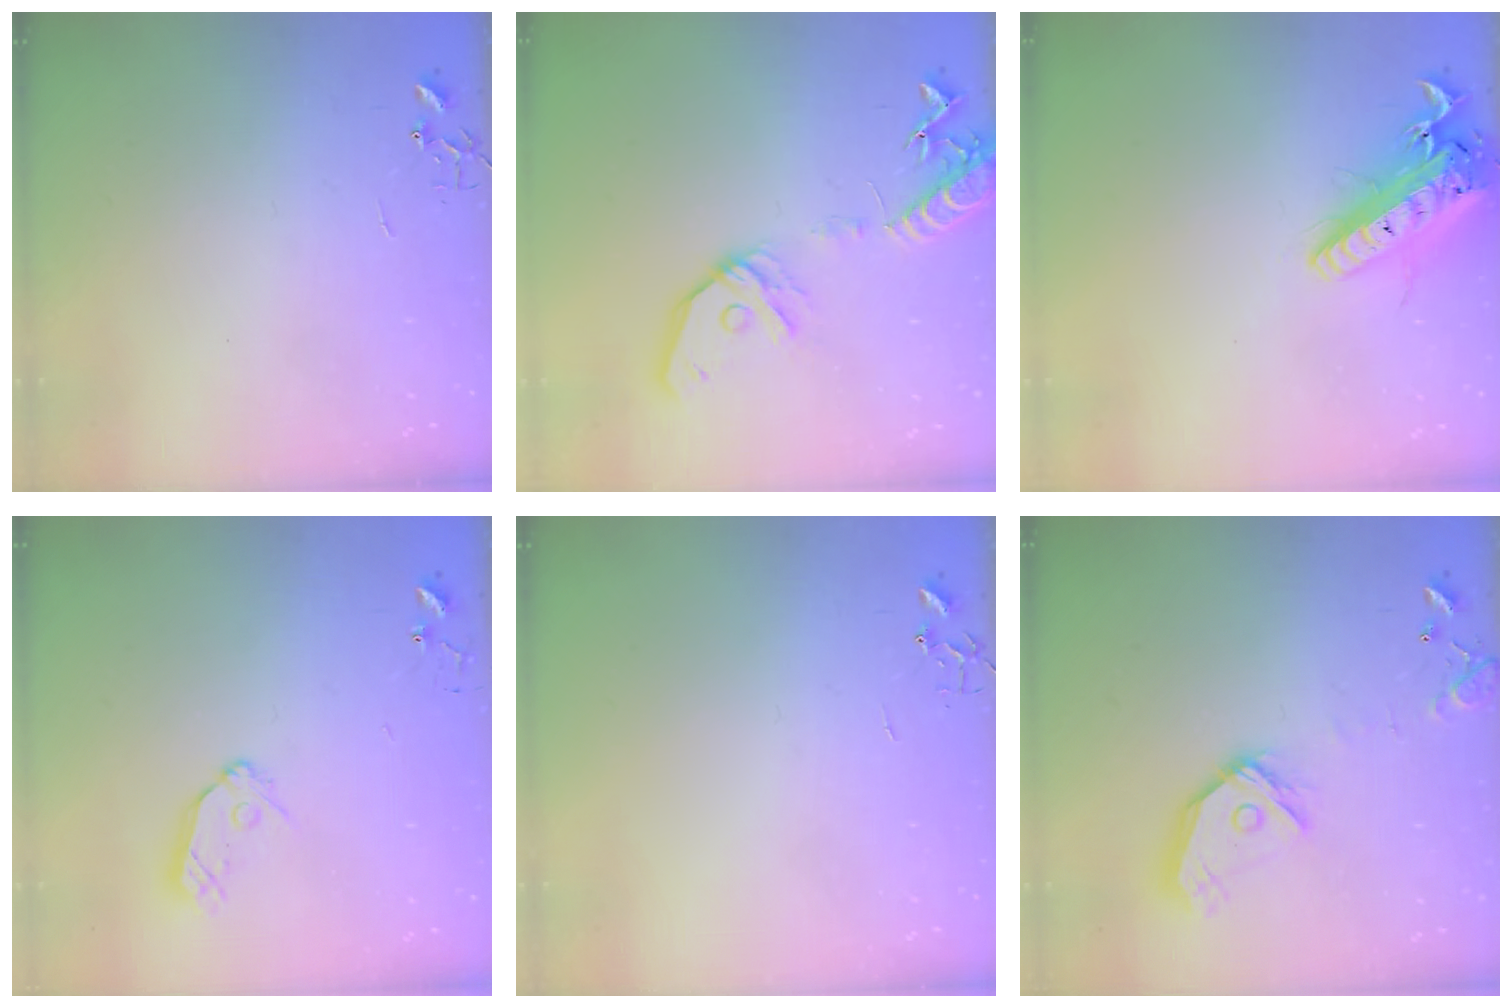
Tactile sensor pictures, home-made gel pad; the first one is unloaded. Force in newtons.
{"total": 15.4, "press": 15.2, "slide": 2.8}
{"total": 19.8, "press": 19.4, "slide": 4.0}
{"total": 8.4, "press": 8.4, "slide": 0.7}
{"total": 0.0}
{"total": 14.2, "press": 14.1, "slide": 2.1}